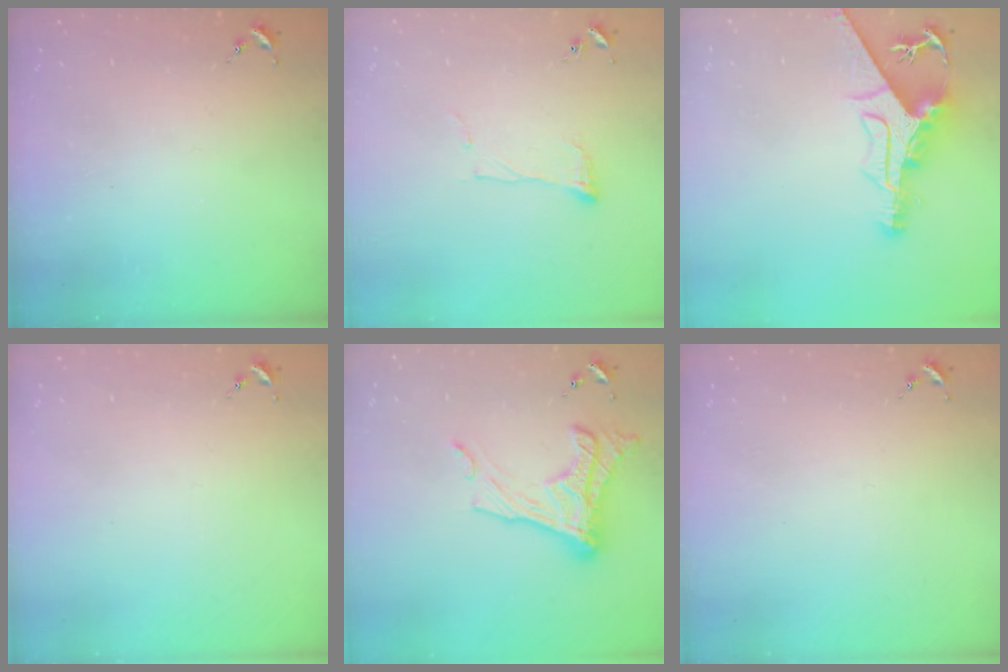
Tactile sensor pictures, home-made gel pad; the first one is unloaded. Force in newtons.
{"total": 6.6, "press": 6.6, "slide": 0.4}
{"total": 13.9, "press": 13.8, "slide": 1.4}
{"total": 0.0}
{"total": 16.7, "press": 16.6, "slide": 1.1}
{"total": 0.0}